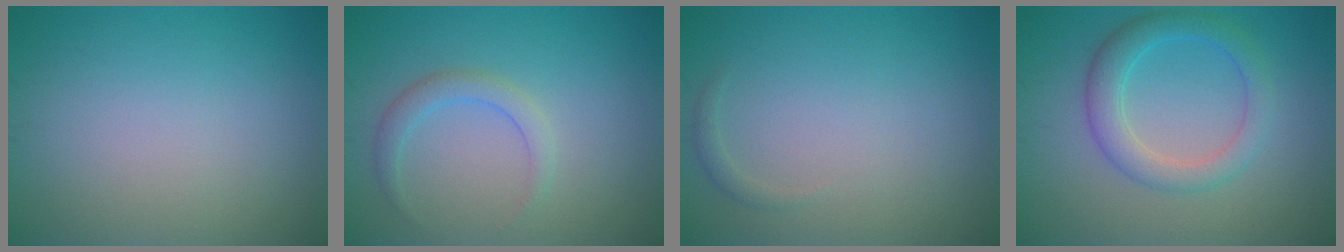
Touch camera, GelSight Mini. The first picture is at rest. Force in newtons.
{"total": 2.0, "press": 2.0, "slide": 0.2}
{"total": 0.7, "press": 0.7, "slide": 0.1}
{"total": 3.8, "press": 3.8, "slide": 0.1}